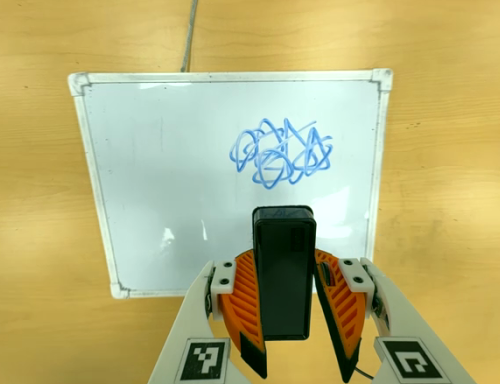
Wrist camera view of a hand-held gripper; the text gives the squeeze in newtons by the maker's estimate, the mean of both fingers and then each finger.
{"total": 7.4, "left": 7.0, "right": 7.7}